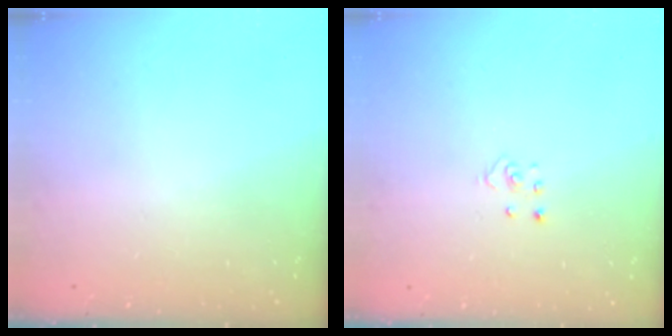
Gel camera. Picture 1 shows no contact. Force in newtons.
{"total": 2.3, "press": 2.3, "slide": 0.2}